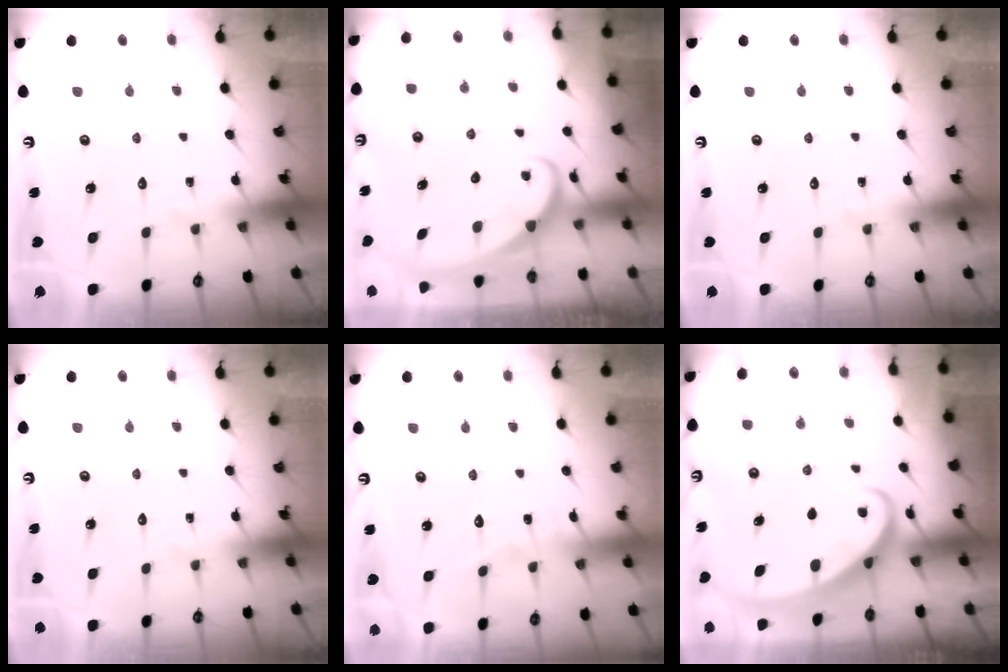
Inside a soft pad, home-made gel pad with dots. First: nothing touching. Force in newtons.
{"total": 2.2, "press": 2.2, "slide": 0.1}
{"total": 0.0}
{"total": 0.0}
{"total": 4.1, "press": 4.1, "slide": 0.1}
{"total": 2.5, "press": 2.5, "slide": 0.3}